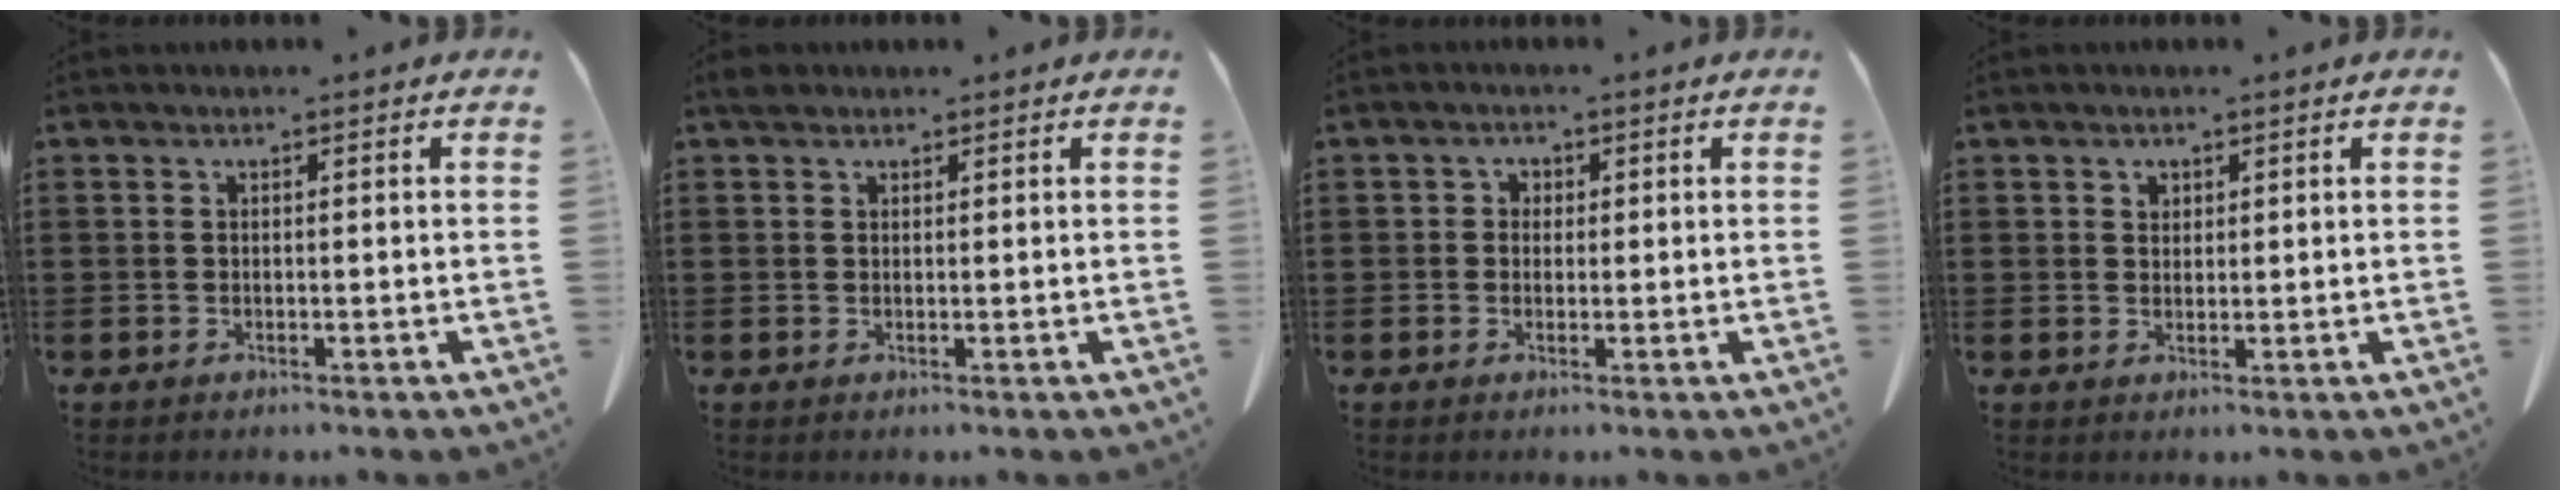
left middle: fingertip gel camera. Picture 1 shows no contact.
{"total": 1.3, "force": [1.0, 0.7, 0.5], "torque": [-0.004, 0.001, 0.017]}
{"total": 1.2, "force": [-0.1, 1.1, 0.4], "torque": [-0.011, 0.007, -0.003]}
{"total": 1.3, "force": [1.0, 0.8, 0.3], "torque": [0.001, -0.002, 0.019]}